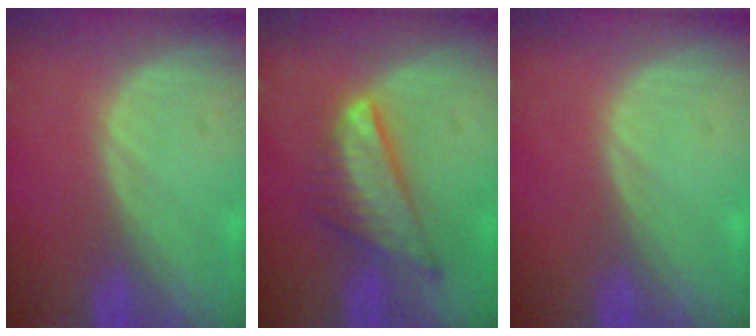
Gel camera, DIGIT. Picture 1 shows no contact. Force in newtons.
{"total": 7.4, "press": 6.5, "slide": 3.5}
{"total": 0.0}